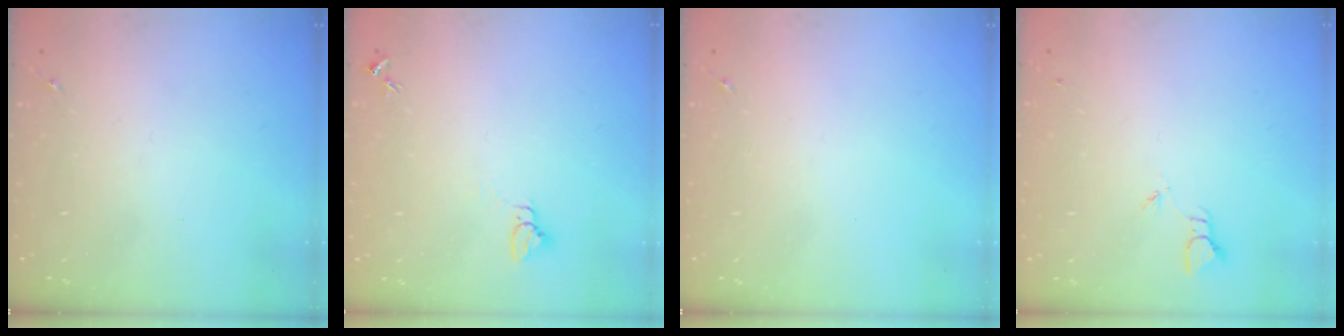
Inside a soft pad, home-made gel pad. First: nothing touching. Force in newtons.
{"total": 2.7, "press": 2.7, "slide": 0.1}
{"total": 0.0}
{"total": 1.9, "press": 1.9, "slide": 0.1}